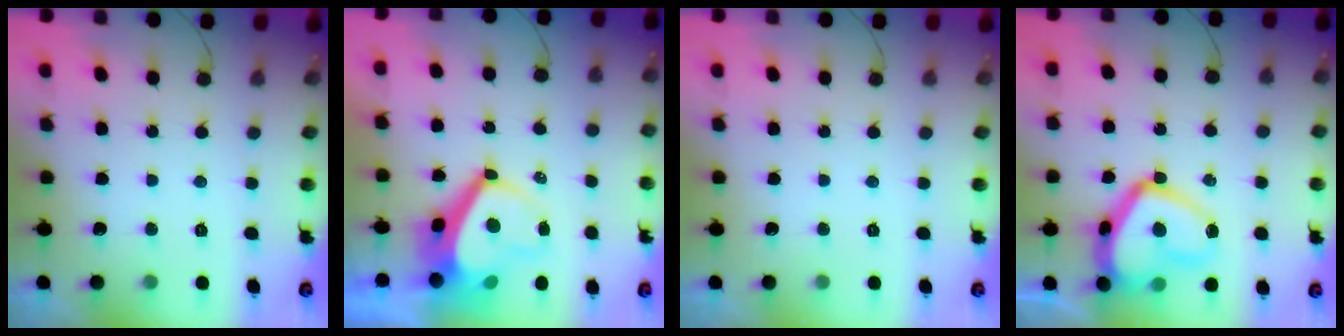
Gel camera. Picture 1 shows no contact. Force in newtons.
{"total": 9.5, "press": 9.5, "slide": 0.8}
{"total": 0.0}
{"total": 16.1, "press": 16.1, "slide": 1.4}